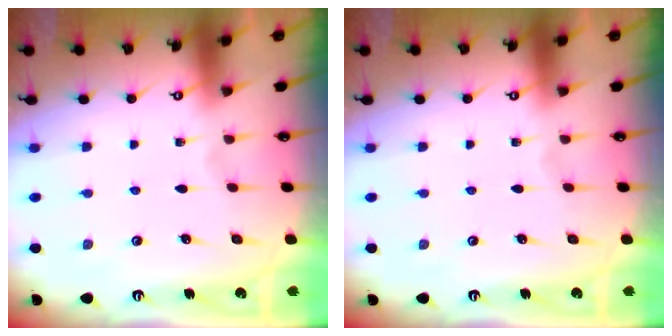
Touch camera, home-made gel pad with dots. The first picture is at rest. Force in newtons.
{"total": 0.0}